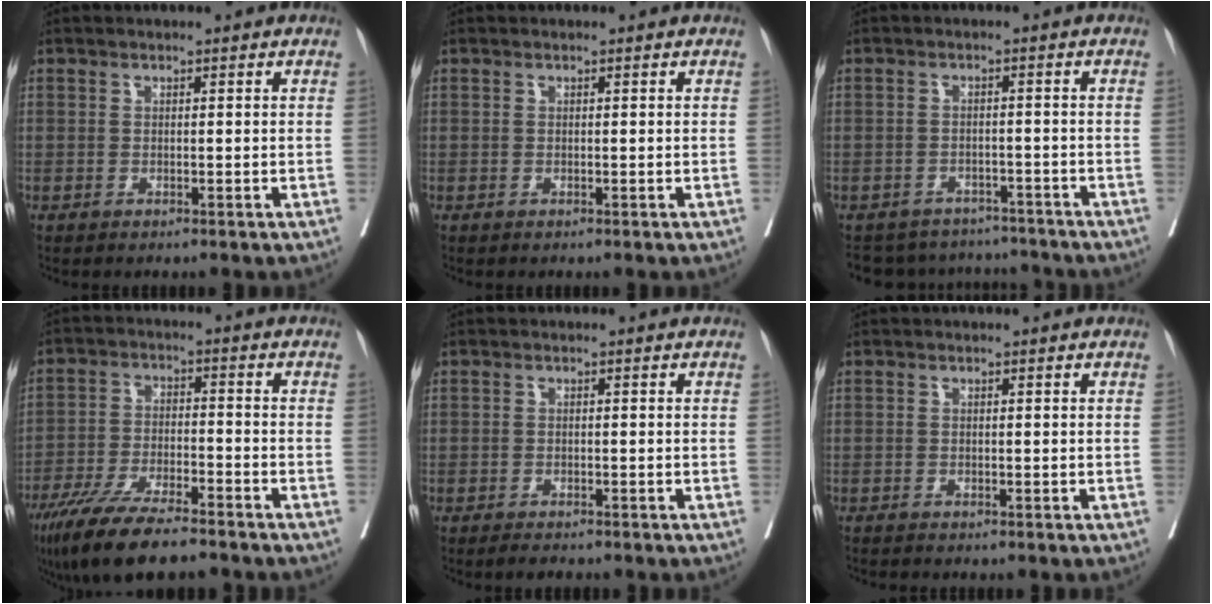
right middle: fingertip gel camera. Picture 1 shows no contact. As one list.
[{"total": 0.0}, {"total": 9.5, "force": [-8.9, 3.4, 0.7], "torque": [-0.009, 0.016, -0.111]}, {"total": 12.6, "force": [-9.8, 2.2, 7.5], "torque": [-0.131, -0.031, -0.169]}, {"total": 1.6, "force": [-1.4, 0.4, 0.7], "torque": [-0.015, -0.004, -0.020]}, {"total": 0.6, "force": [-0.6, 0.0, 0.1], "torque": [-0.007, -0.002, -0.013]}]